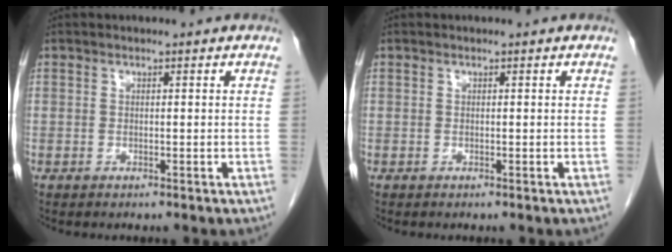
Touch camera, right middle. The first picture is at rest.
{"total": 0.0}